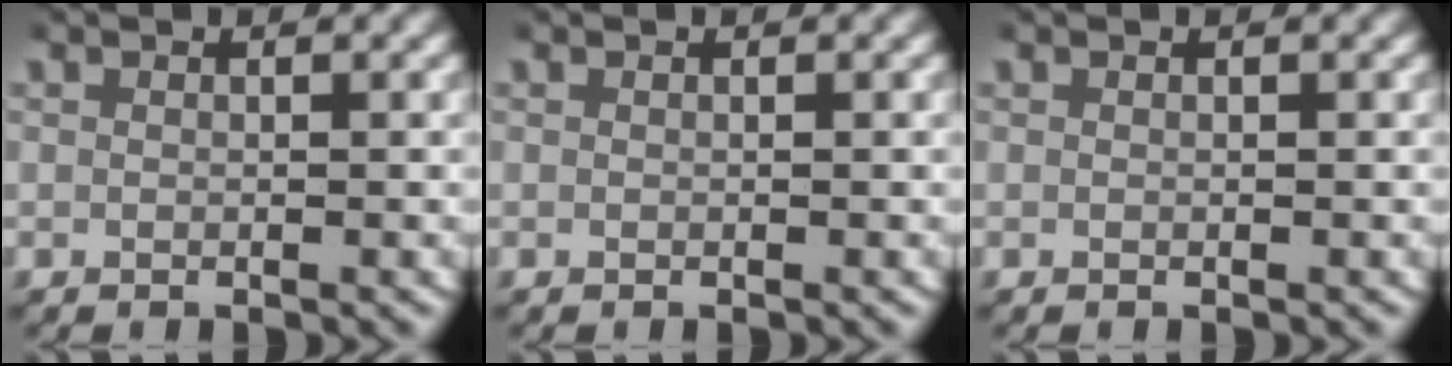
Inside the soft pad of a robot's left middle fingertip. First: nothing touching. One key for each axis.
{"total": 0.0}
{"total": 0.0}